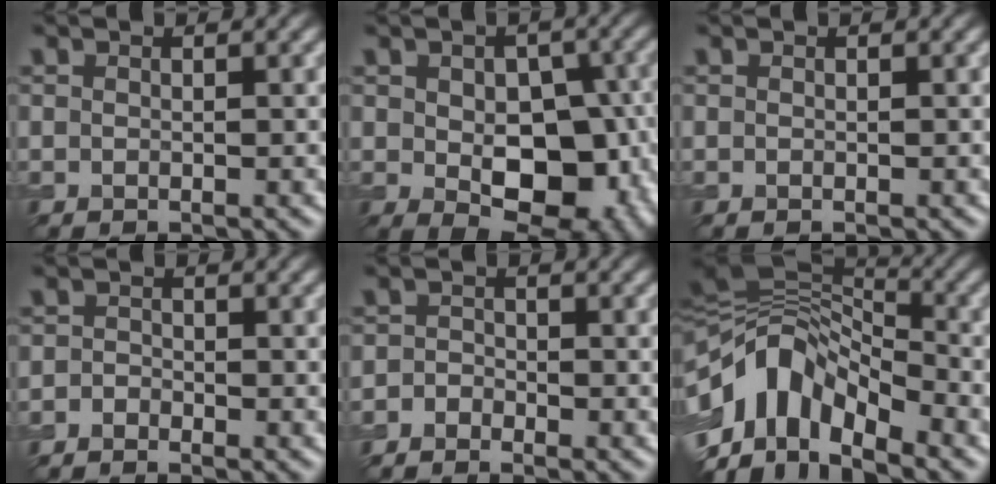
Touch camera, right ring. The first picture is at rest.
{"total": 9.7, "force": [-1.6, 5.9, 7.5], "torque": [-0.104, -0.016, -0.013]}
{"total": 0.0}
{"total": 1.1, "force": [-0.9, 0.5, 0.2], "torque": [0.001, 0.001, -0.021]}
{"total": 1.4, "force": [-1.1, 0.7, 0.2], "torque": [0.006, 0.002, -0.028]}
{"total": 12.2, "force": [-4.6, 7.0, 8.9], "torque": [-0.158, 0.015, -0.094]}